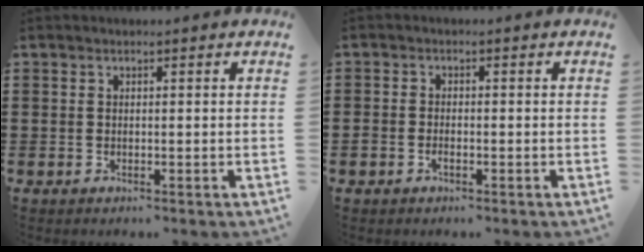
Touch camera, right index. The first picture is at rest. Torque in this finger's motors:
{"motor_torque": [0.06, 0.49, 0.01, 0.01]}